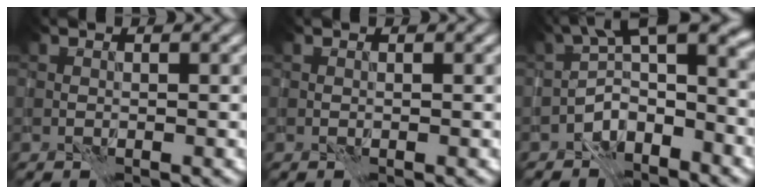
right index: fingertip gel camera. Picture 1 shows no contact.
{"total": 0.0}
{"total": 6.1, "force": [-2.8, 2.6, 4.8], "torque": [-0.068, 0.014, -0.063]}